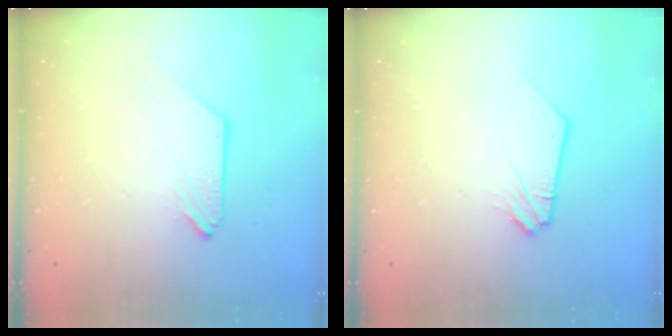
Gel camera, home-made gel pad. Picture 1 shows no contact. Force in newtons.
{"total": 0.0}